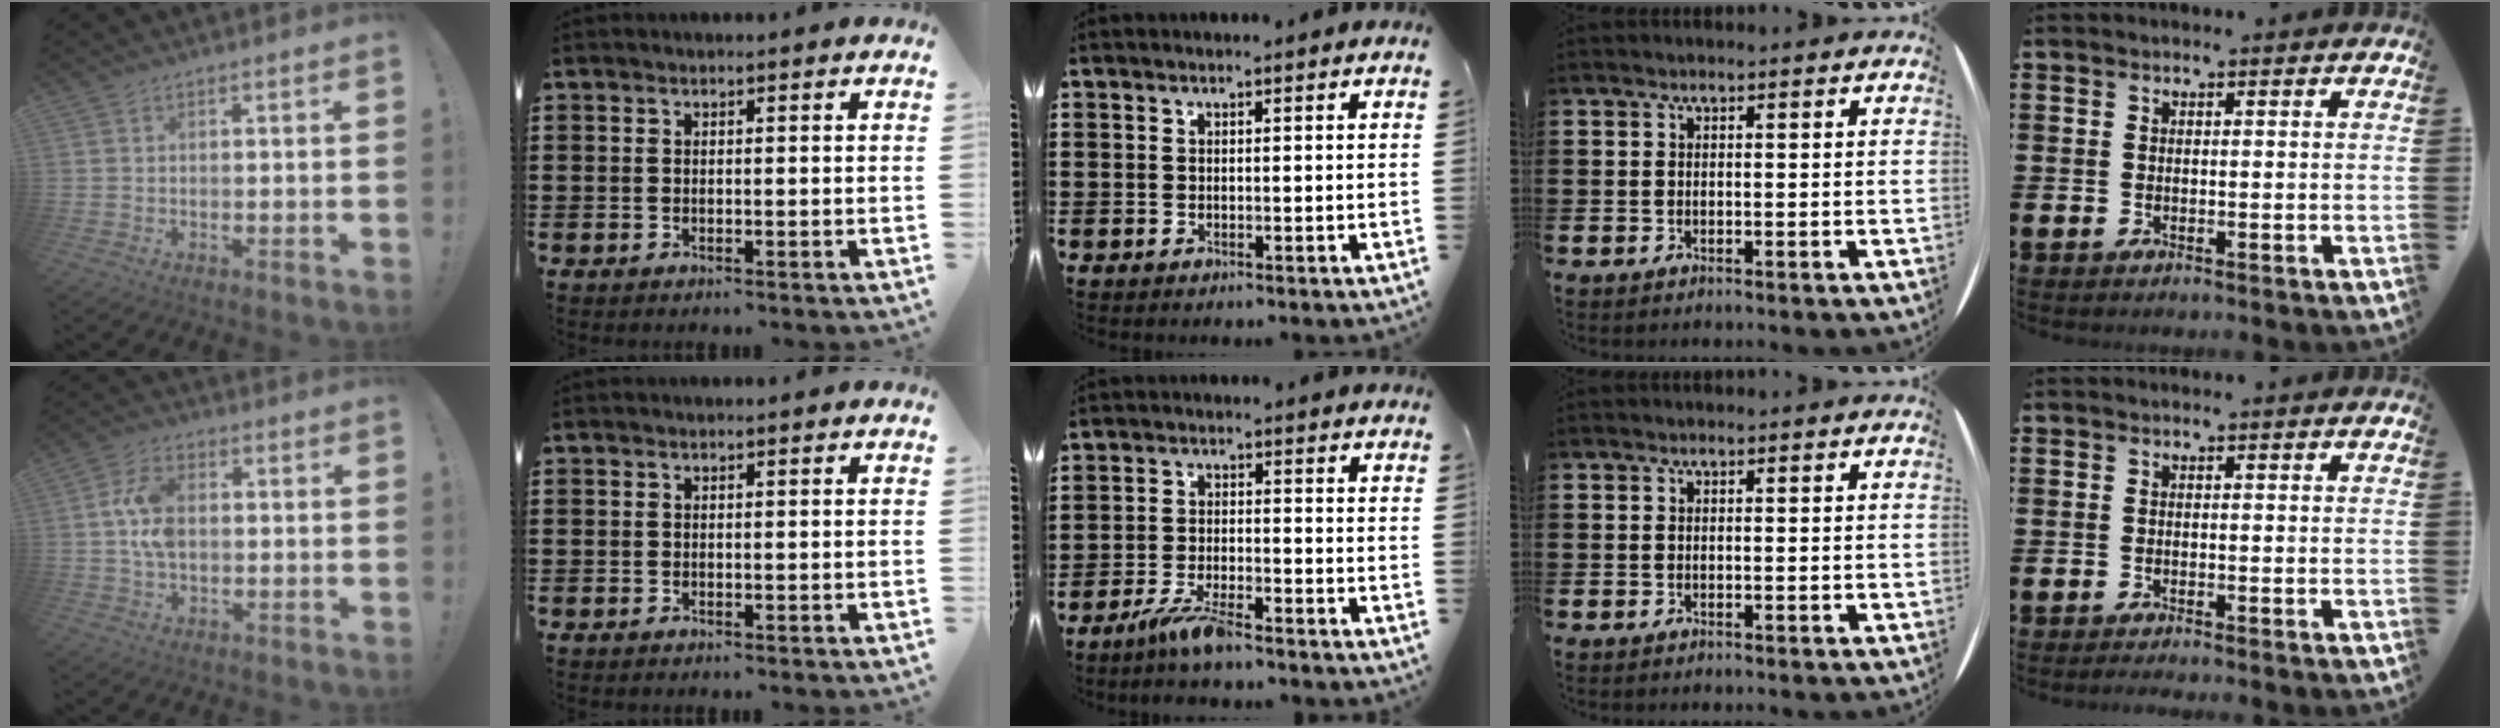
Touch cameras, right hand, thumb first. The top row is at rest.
{"thumb": {"total": 9.5, "force": [0.4, 6.3, 7.1], "torque": [-0.139, 0.013, 0.011]}, "middle": {"total": 4.9, "force": [-4.0, 0.2, 2.9], "torque": [-0.072, -0.012, -0.078]}, "little": {"total": 0.5, "force": [-0.5, -0.1, 0.3], "torque": [-0.004, -0.003, -0.009]}}